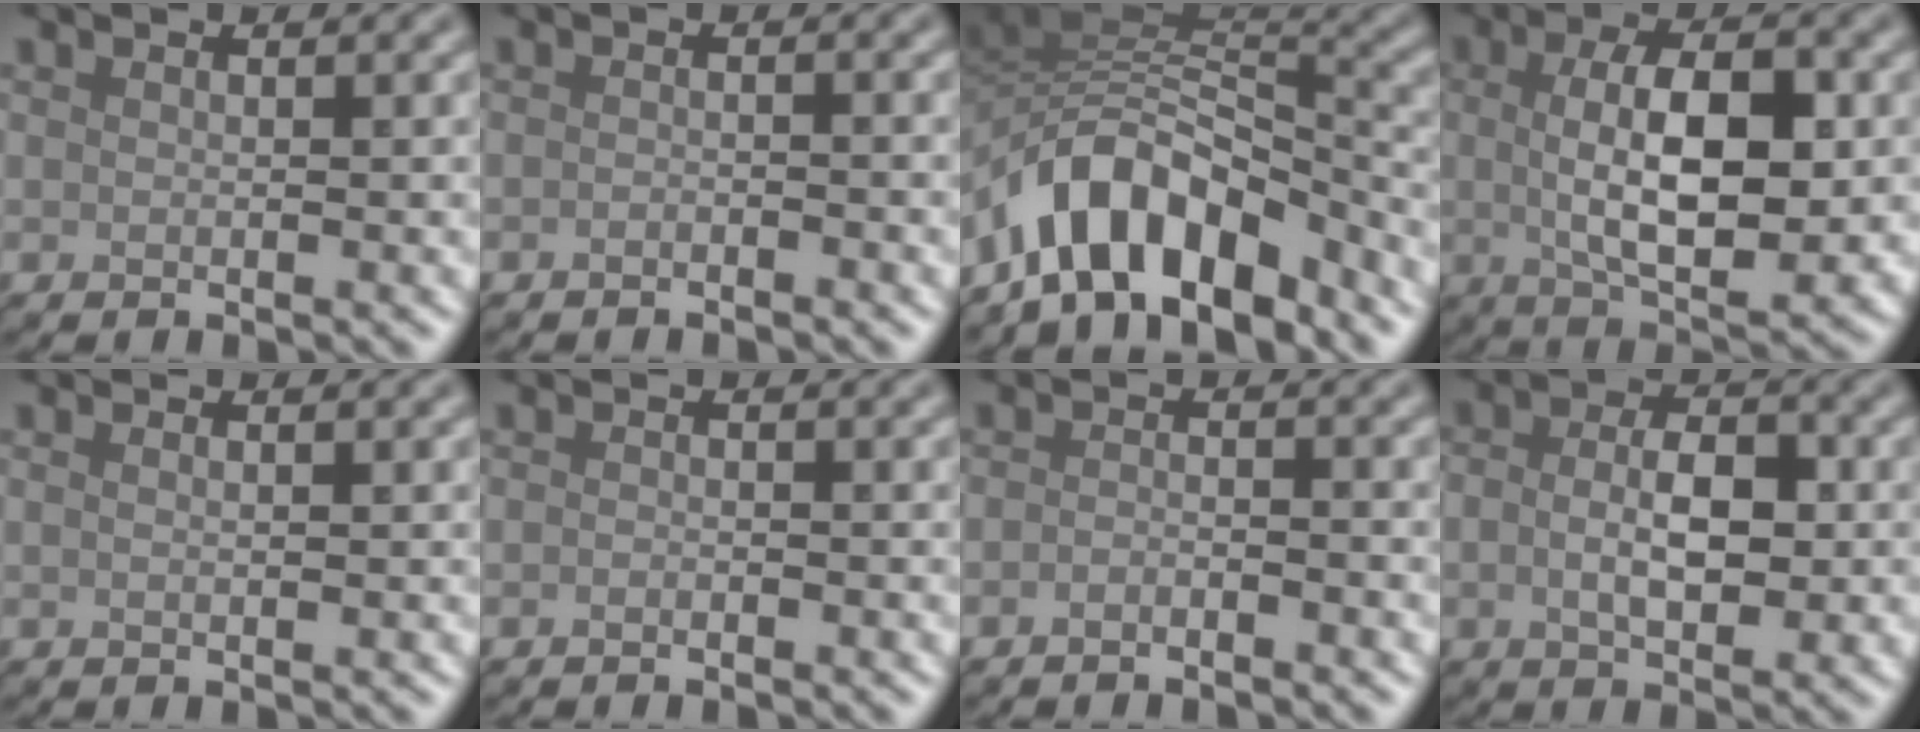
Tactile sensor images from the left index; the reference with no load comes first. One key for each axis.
{"total": 0.9, "fx": -0.7, "fy": 0.2, "fz": 0.5, "tx": -0.009, "ty": 0.001, "tz": -0.013}
{"total": 9.0, "fx": -5.4, "fy": 4.3, "fz": 5.8, "tx": -0.071, "ty": 0.011, "tz": -0.102}
{"total": 9.2, "fx": 0.4, "fy": 3.7, "fz": 8.5, "tx": -0.136, "ty": -0.001, "tz": 0.006}
{"total": 0.6, "fx": 0.2, "fy": 0.1, "fz": 0.6, "tx": -0.008, "ty": -0.002, "tz": 0.002}
{"total": 0.5, "fx": -0.3, "fy": 0.1, "fz": 0.4, "tx": -0.006, "ty": 0.000, "tz": -0.007}
{"total": 1.2, "fx": -0.9, "fy": 0.3, "fz": 0.8, "tx": -0.016, "ty": 0.001, "tz": -0.019}
{"total": 4.9, "fx": -0.4, "fy": 2.4, "fz": 4.3, "tx": -0.081, "ty": 0.002, "tz": -0.008}